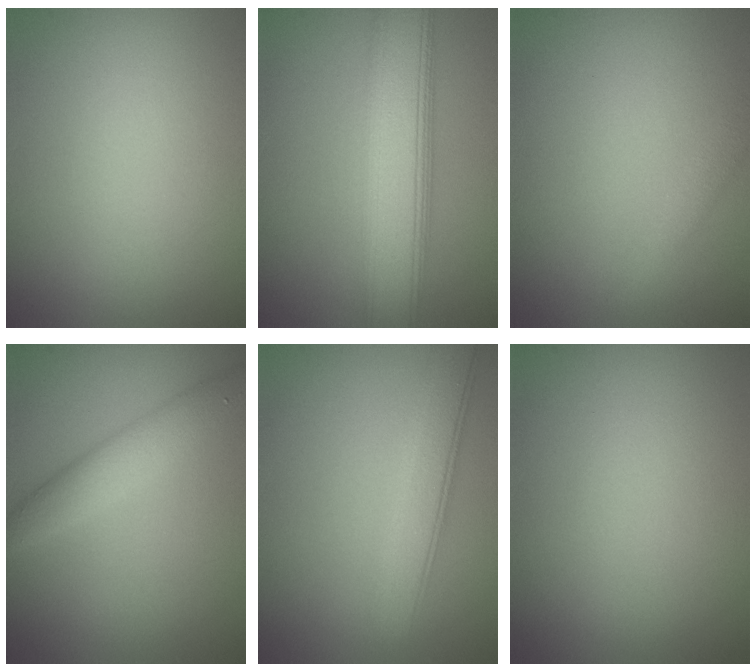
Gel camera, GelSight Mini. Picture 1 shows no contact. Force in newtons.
{"total": 8.9, "press": 8.9, "slide": 0.6}
{"total": 1.6, "press": 1.6, "slide": 0.2}
{"total": 3.0, "press": 3.0, "slide": 0.1}
{"total": 4.7, "press": 4.7, "slide": 0.4}
{"total": 0.0}